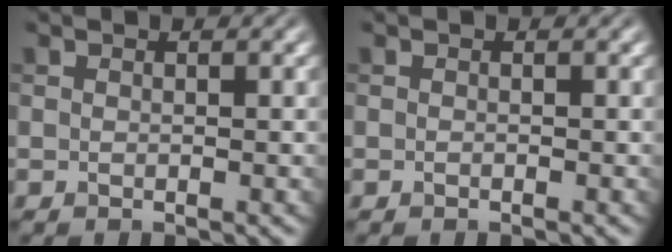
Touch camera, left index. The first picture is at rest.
{"total": 0.0}